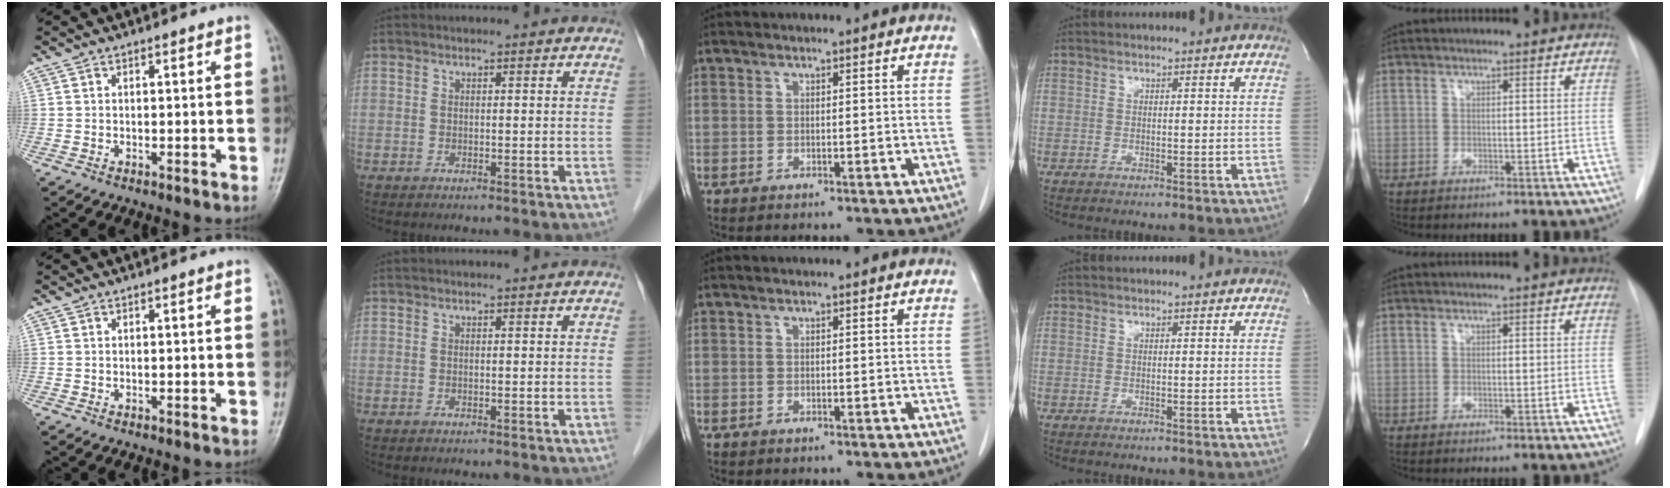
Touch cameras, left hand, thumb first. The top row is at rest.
{}